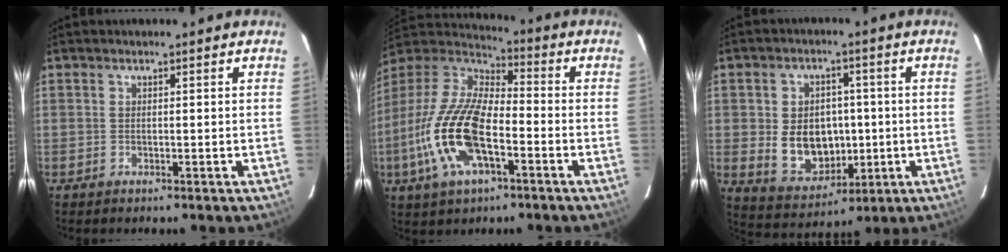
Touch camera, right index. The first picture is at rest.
{"total": 19.0, "force": [-6.5, 8.1, 15.9], "torque": [-0.338, -0.018, -0.131]}
{"total": 11.0, "force": [-0.8, 8.7, 6.7], "torque": [-0.146, 0.003, 0.011]}